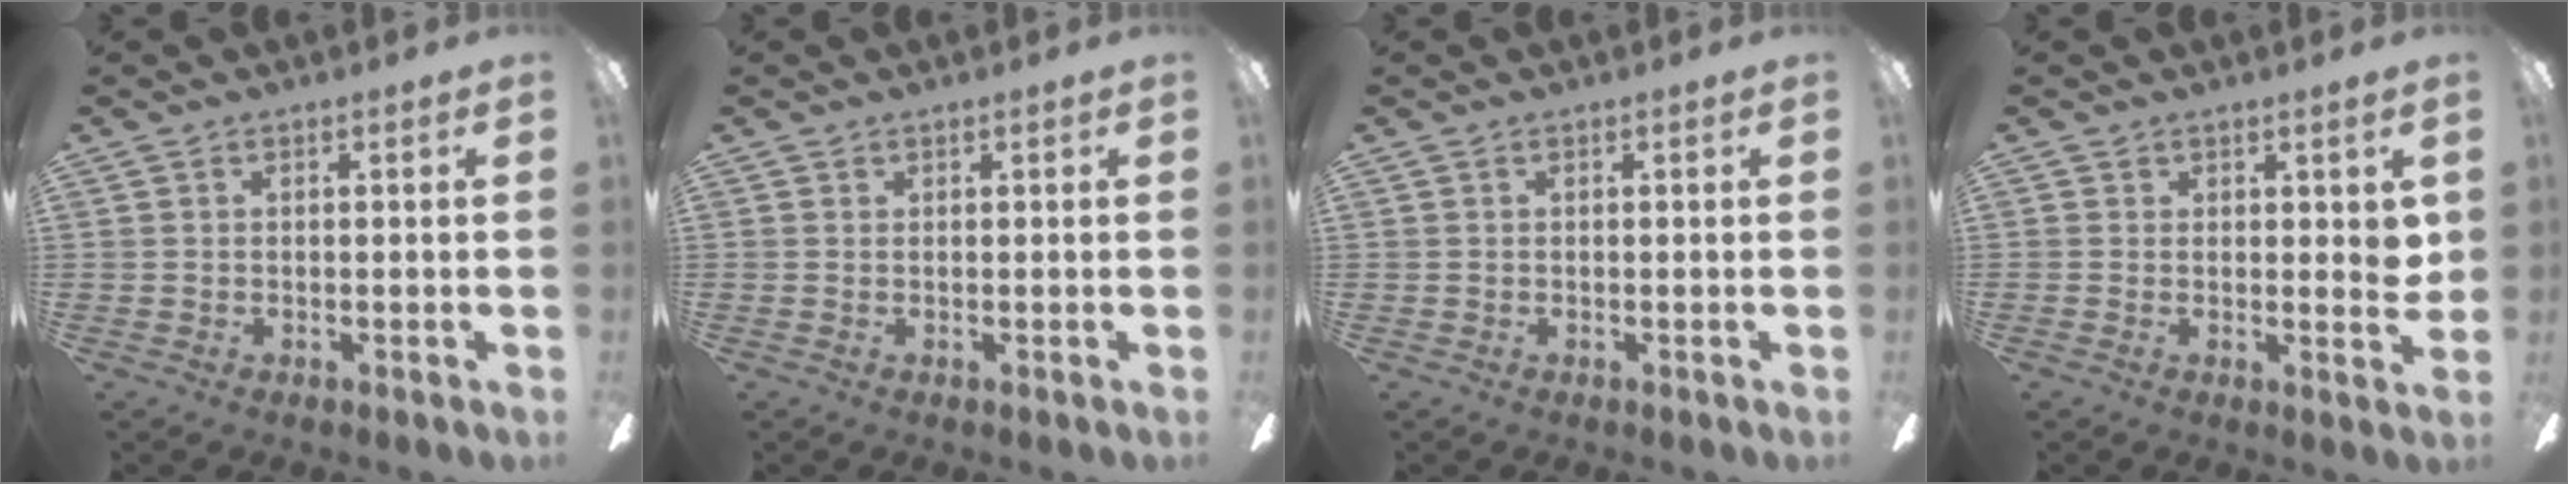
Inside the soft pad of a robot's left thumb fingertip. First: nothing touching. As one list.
[{"total": 0.0}, {"total": 0.0}, {"total": 4.0, "force": [1.2, 1.7, 3.5], "torque": [-0.036, -0.007, 0.018]}]